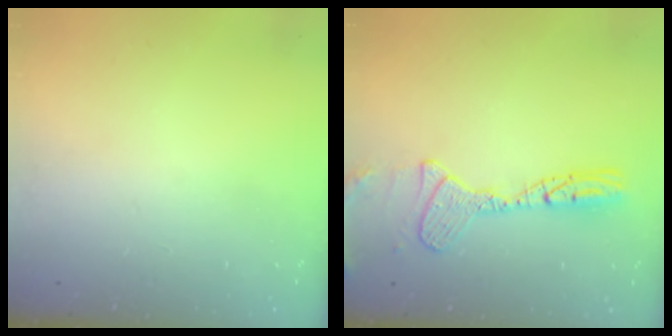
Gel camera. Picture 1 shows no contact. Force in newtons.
{"total": 12.6, "press": 12.5, "slide": 1.4}